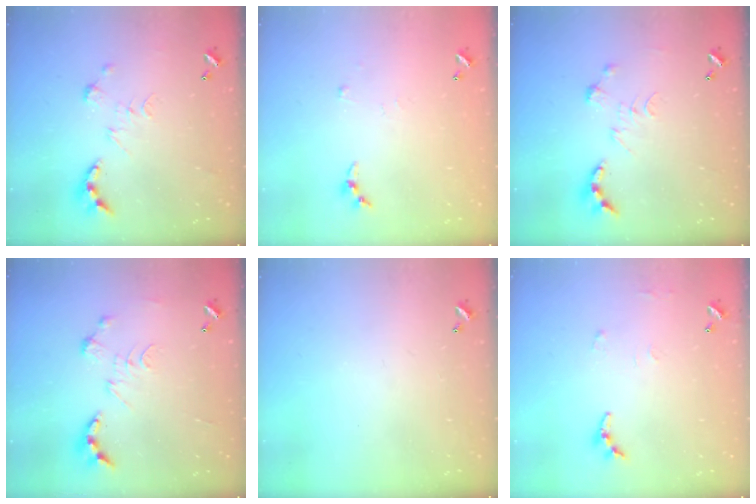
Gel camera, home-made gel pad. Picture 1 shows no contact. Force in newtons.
{"total": 3.0, "press": 2.9, "slide": 0.4}
{"total": 0.0}
{"total": 0.0}
{"total": 0.0}
{"total": 6.0, "press": 5.9, "slide": 0.7}